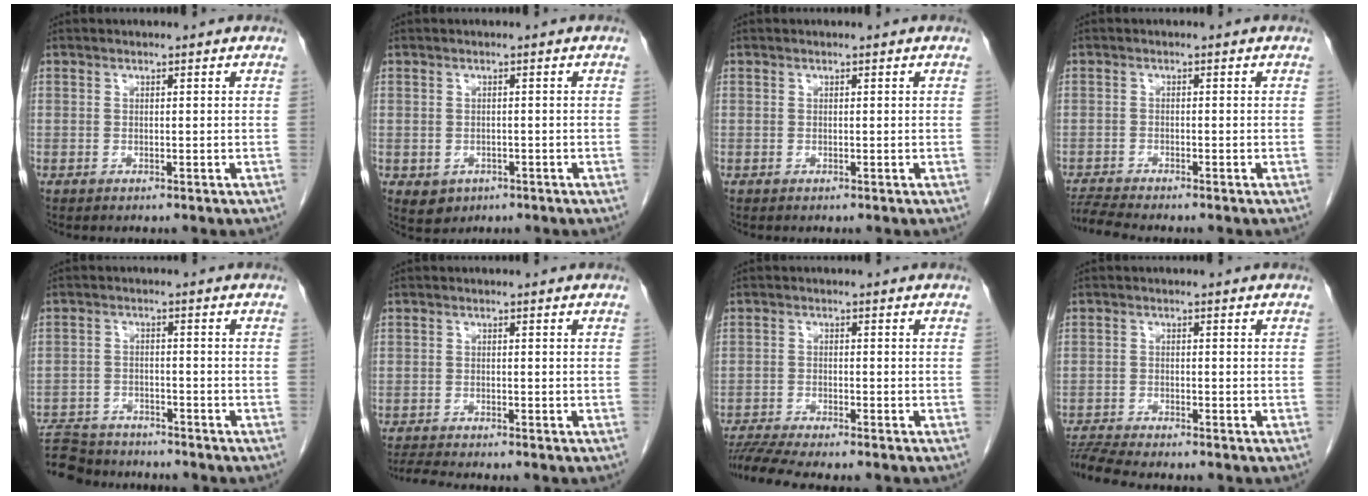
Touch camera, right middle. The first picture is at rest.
{"total": 3.1, "force": [-1.3, 2.6, 1.0], "torque": [-0.015, 0.001, -0.008]}
{"total": 0.0}
{"total": 3.8, "force": [-3.5, -0.9, 0.9], "torque": [-0.022, -0.016, -0.064]}
{"total": 12.0, "force": [-11.0, 3.8, 3.2], "torque": [-0.077, 0.005, -0.167]}
{"total": 4.0, "force": [-3.7, -0.3, 1.4], "torque": [-0.026, -0.015, -0.061]}
{"total": 8.1, "force": [-7.2, -0.1, 3.7], "torque": [-0.060, -0.012, -0.118]}
{"total": 5.9, "force": [-5.6, -0.5, 2.0], "torque": [-0.035, -0.016, -0.096]}